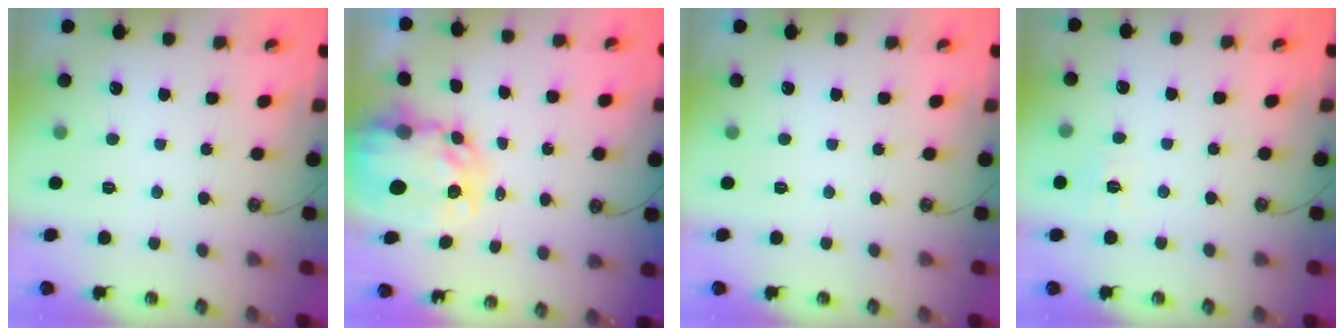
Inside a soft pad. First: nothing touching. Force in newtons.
{"total": 8.7, "press": 8.7, "slide": 0.8}
{"total": 0.0}
{"total": 6.7, "press": 6.7, "slide": 0.7}